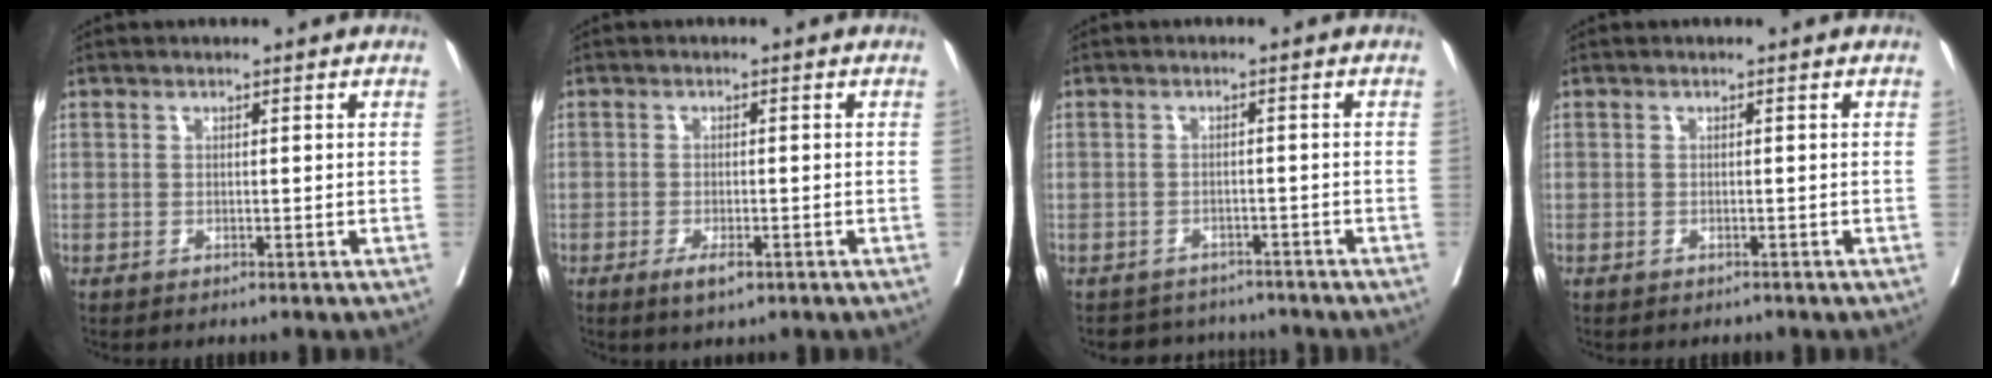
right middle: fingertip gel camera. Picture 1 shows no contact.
{"total": 2.8, "force": [-1.6, 0.8, 2.2], "torque": [-0.037, -0.001, -0.024]}
{"total": 5.0, "force": [-4.7, 1.6, -0.3], "torque": [0.008, 0.010, -0.063]}
{"total": 0.7, "force": [-0.6, 0.4, 0.2], "torque": [-0.005, 0.000, -0.009]}